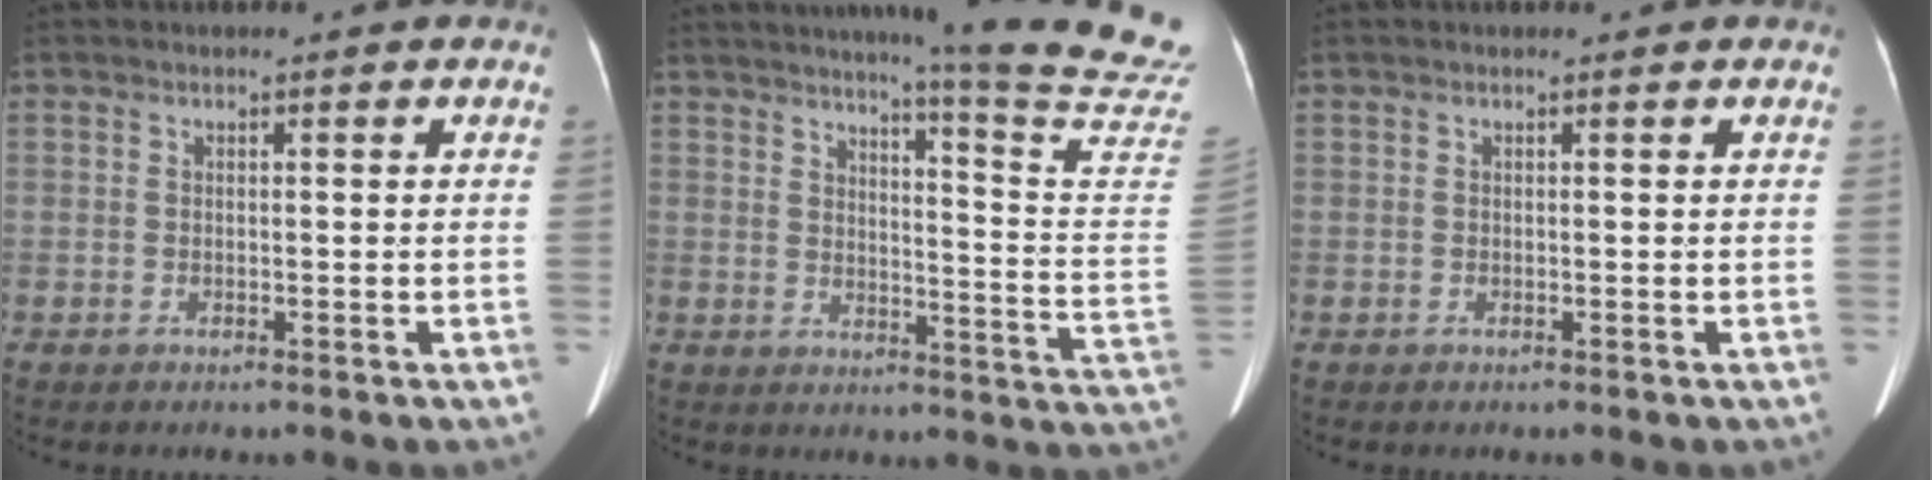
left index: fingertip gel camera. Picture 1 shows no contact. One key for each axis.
{"total": 22.1, "fx": 19.2, "fy": -2.9, "fz": 10.4, "tx": -0.154, "ty": -0.117, "tz": 0.224}
{"total": 0.0}